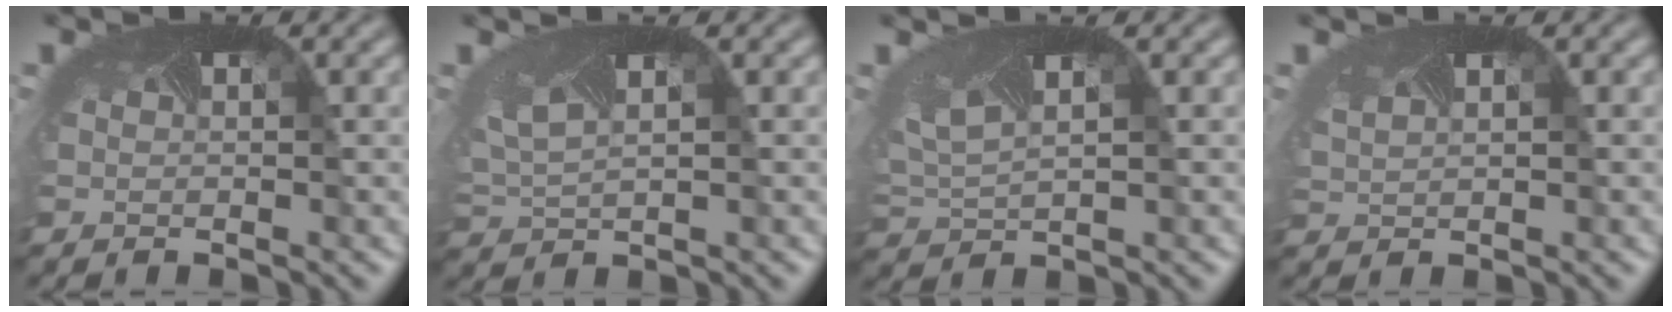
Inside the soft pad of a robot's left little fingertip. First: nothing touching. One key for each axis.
{"total": 2.9, "fx": 1.5, "fy": 1.3, "fz": 2.1, "tx": -0.059, "ty": 0.002, "tz": 0.043}
{"total": 3.6, "fx": 1.7, "fy": 1.6, "fz": 2.7, "tx": -0.067, "ty": 0.008, "tz": 0.047}
{"total": 1.5, "fx": 1.3, "fy": 0.7, "fz": 0.5, "tx": -0.039, "ty": 0.004, "tz": 0.033}